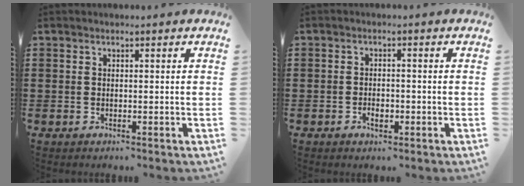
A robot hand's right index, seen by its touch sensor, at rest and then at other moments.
{"total": 2.2, "force": [-1.0, 1.2, 1.7], "torque": [-0.033, 0.001, -0.018]}